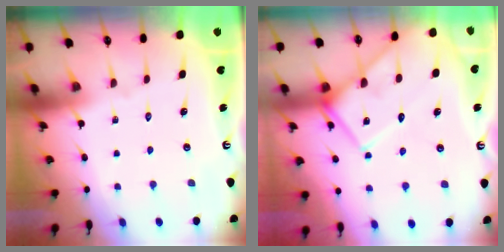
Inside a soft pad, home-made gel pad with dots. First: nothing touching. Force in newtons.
{"total": 10.3, "press": 10.2, "slide": 0.9}